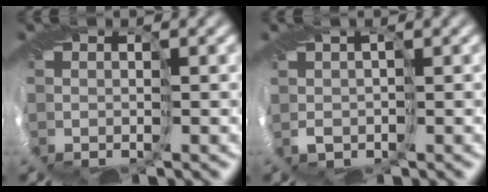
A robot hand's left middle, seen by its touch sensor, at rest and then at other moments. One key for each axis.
{"total": 2.0, "fx": 0.5, "fy": 1.4, "fz": 1.4, "tx": -0.034, "ty": 0.015, "tz": 0.018}